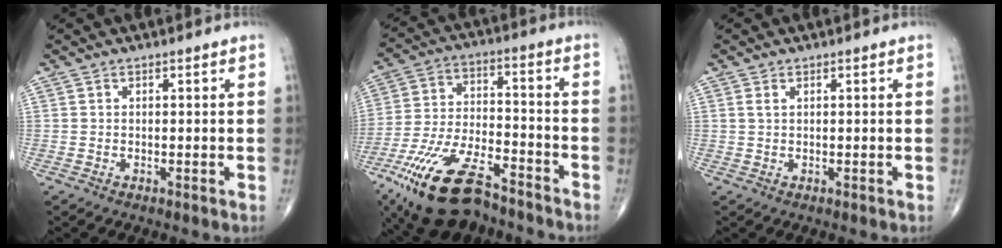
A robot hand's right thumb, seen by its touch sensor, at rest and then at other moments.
{"total": 19.5, "force": [-13.5, 7.5, 11.8], "torque": [-0.246, 0.045, -0.244]}
{"total": 1.0, "force": [0.5, 0.5, 0.8], "torque": [-0.019, 0.009, 0.013]}